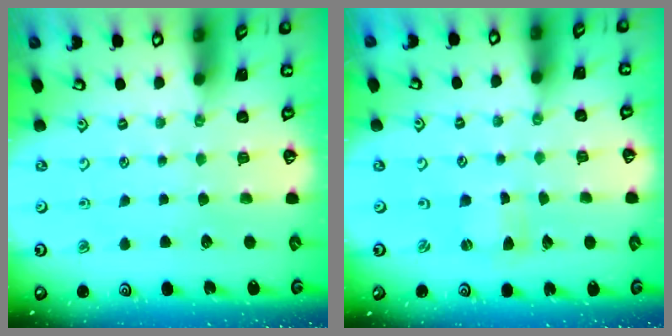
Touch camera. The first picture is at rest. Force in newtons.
{"total": 0.0}